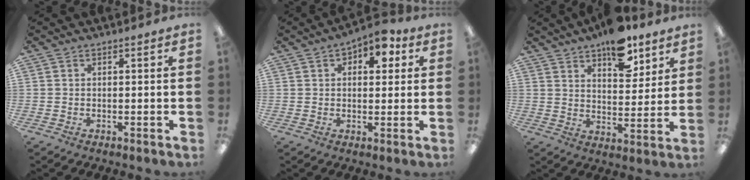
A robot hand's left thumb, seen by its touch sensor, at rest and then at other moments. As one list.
[{"total": 6.6, "force": [3.3, 3.9, 4.2], "torque": [-0.048, -0.008, 0.053]}, {"total": 12.4, "force": [8.9, 5.7, 6.4], "torque": [-0.078, -0.048, 0.154]}]